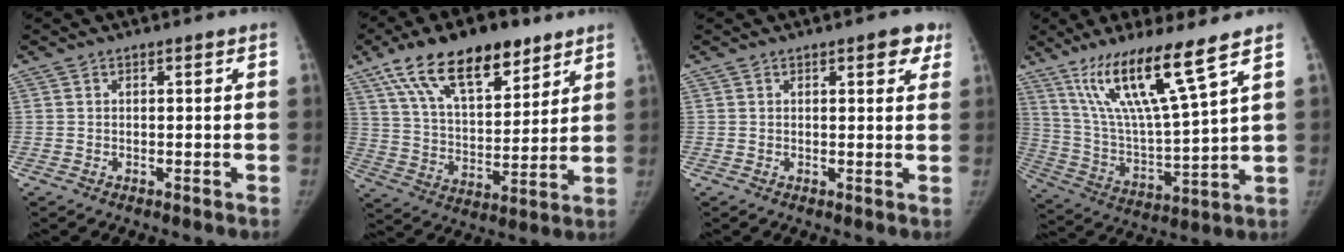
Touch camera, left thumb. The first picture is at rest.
{"total": 19.5, "force": [12.1, 8.9, 12.4], "torque": [-0.177, -0.032, 0.214]}
{"total": 4.0, "force": [2.3, 1.6, 2.9], "torque": [-0.017, -0.007, 0.022]}
{"total": 16.7, "force": [10.4, 1.1, 13.0], "torque": [-0.240, -0.055, 0.203]}